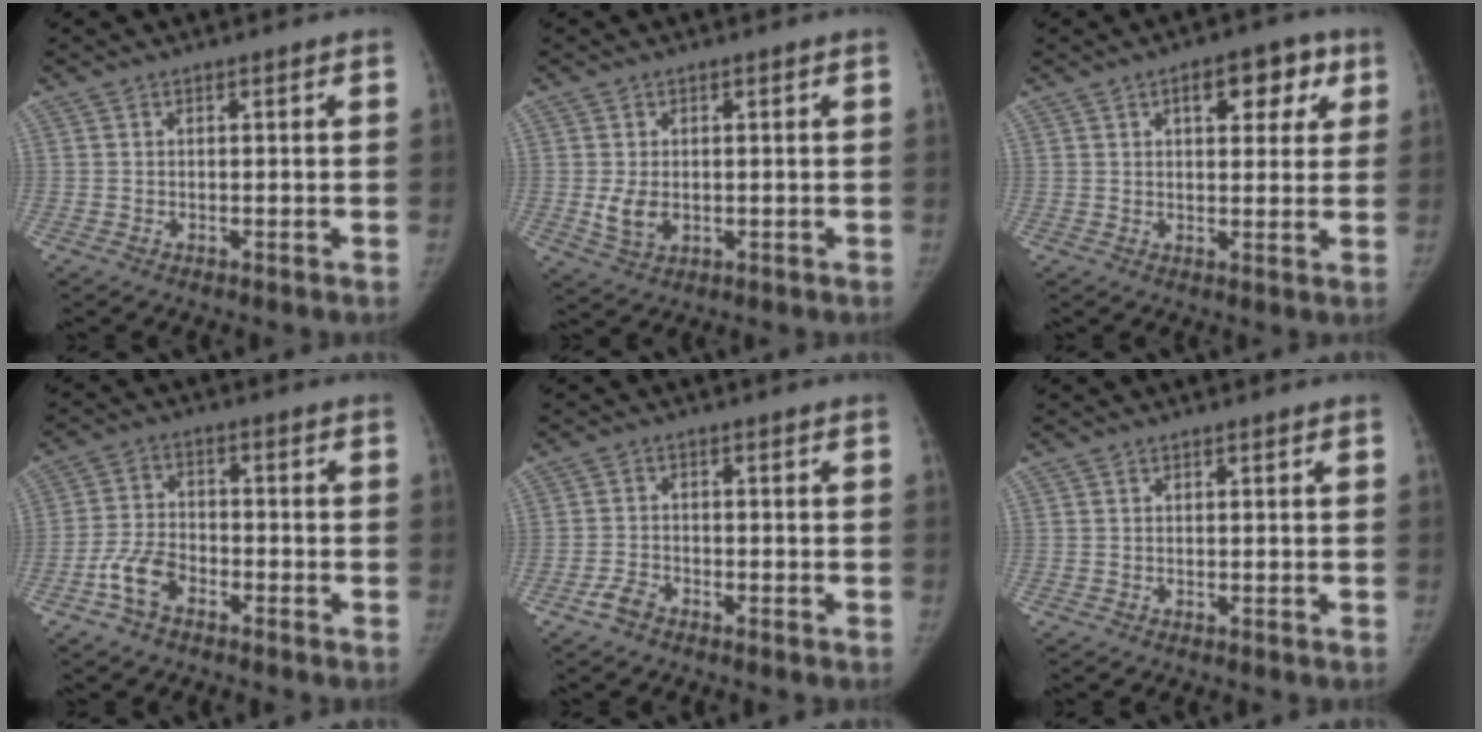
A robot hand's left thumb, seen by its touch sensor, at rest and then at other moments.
{"total": 4.5, "force": [-0.4, 3.2, 3.1], "torque": [-0.050, -0.008, 0.003]}
{"total": 9.2, "force": [4.0, 4.9, 6.7], "torque": [-0.051, 0.002, 0.048]}
{"total": 6.7, "force": [-4.0, 3.8, 3.9], "torque": [-0.080, 0.026, -0.079]}
{"total": 2.9, "force": [-2.2, 1.4, 1.2], "torque": [-0.027, 0.012, -0.041]}
{"total": 0.0}